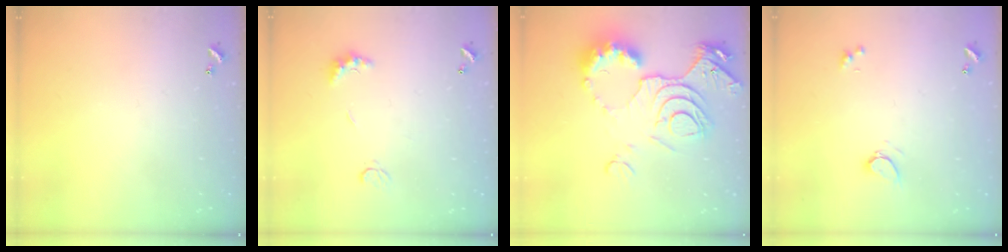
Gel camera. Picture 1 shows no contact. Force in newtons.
{"total": 3.3, "press": 3.2, "slide": 0.7}
{"total": 15.3, "press": 15.2, "slide": 1.7}
{"total": 0.8, "press": 0.5, "slide": 0.6}